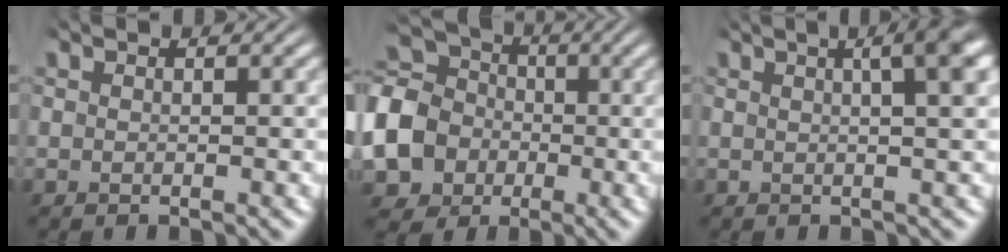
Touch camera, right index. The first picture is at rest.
{"total": 12.7, "force": [-0.3, 11.4, 5.5], "torque": [-0.139, -0.041, -0.005]}
{"total": 9.0, "force": [3.8, 3.6, 7.3], "torque": [-0.072, 0.044, 0.040]}